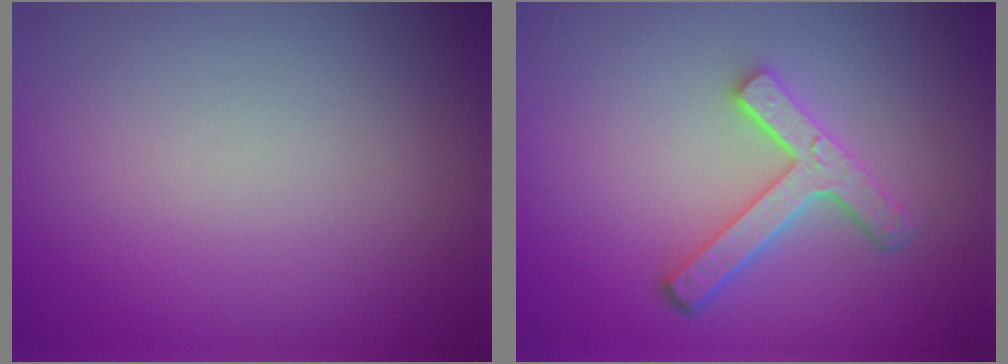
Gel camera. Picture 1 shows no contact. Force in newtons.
{"total": 4.3, "press": 3.3, "slide": 2.8}